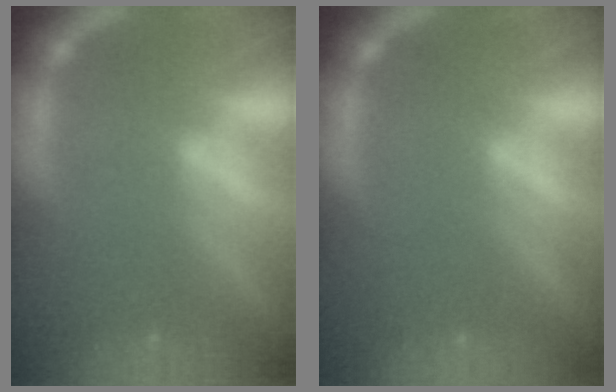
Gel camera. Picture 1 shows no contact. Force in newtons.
{"total": 0.0}